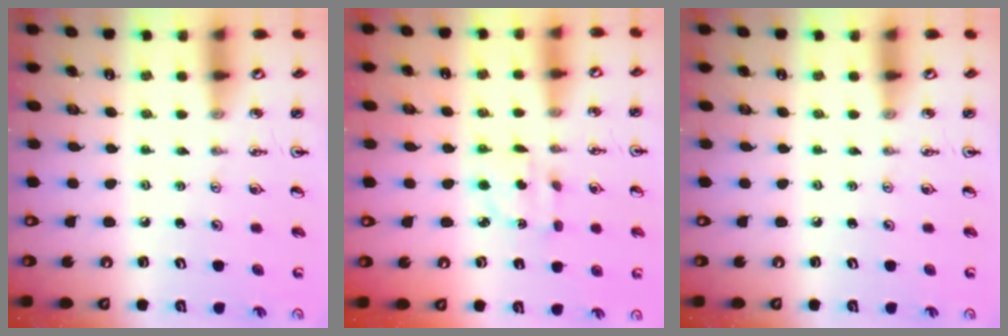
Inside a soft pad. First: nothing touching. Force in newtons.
{"total": 2.6, "press": 2.5, "slide": 0.3}
{"total": 0.0}